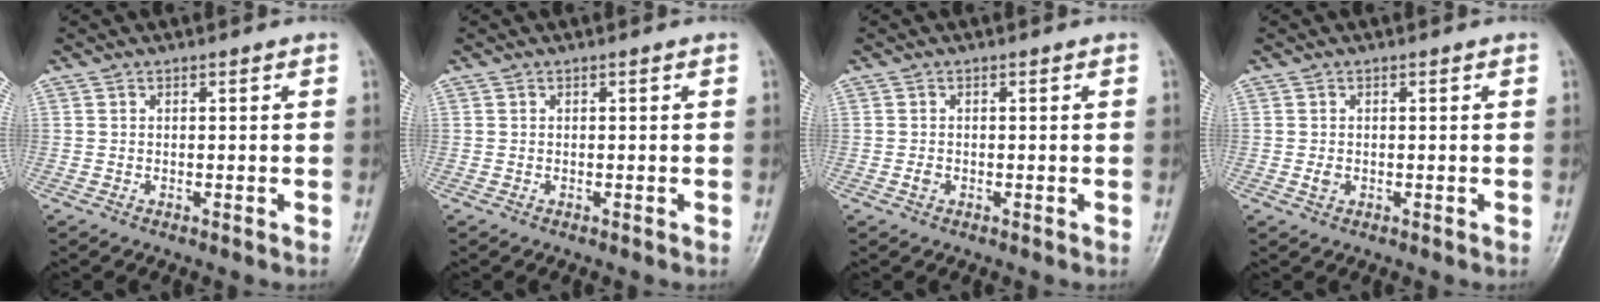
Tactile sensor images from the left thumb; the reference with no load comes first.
{"total": 0.0}
{"total": 1.0, "force": [-0.3, 0.8, 0.5], "torque": [-0.007, 0.001, -0.007]}
{"total": 1.2, "force": [-0.1, 1.0, 0.7], "torque": [-0.011, -0.001, -0.001]}